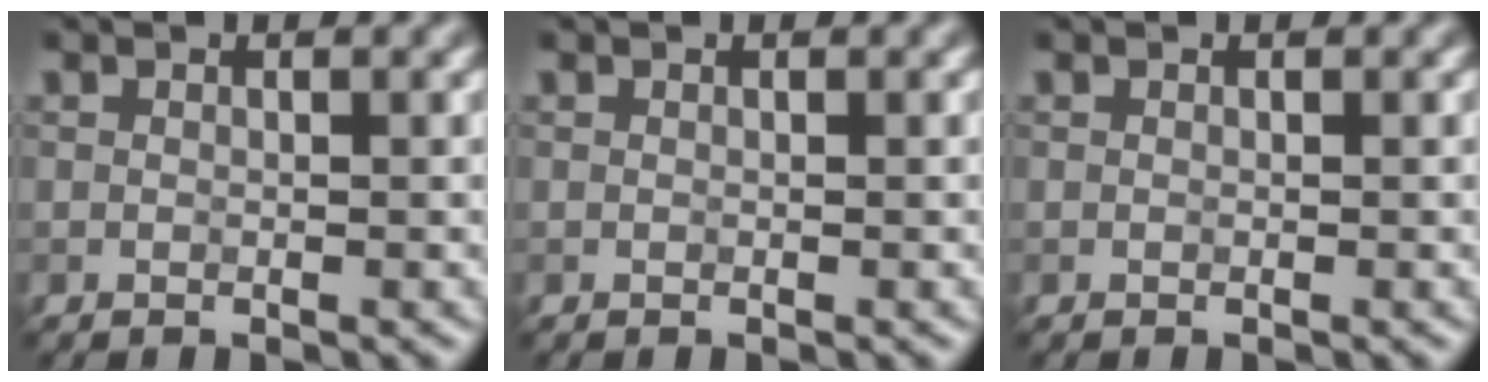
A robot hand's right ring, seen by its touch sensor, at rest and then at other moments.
{"total": 0.0}
{"total": 0.0}